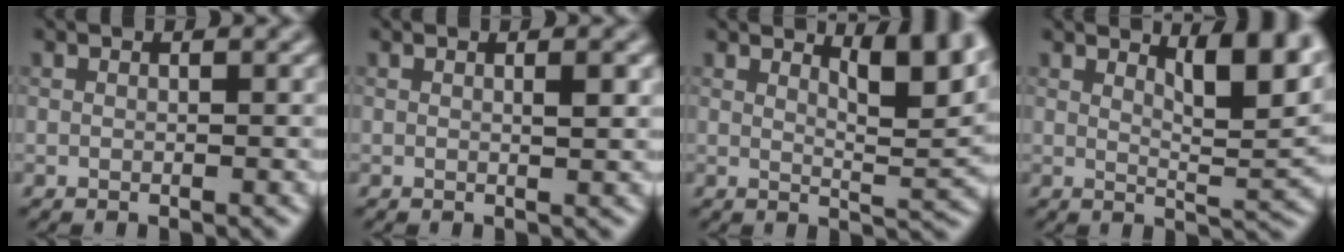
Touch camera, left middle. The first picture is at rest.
{"total": 1.1, "force": [0.3, 0.2, 1.1], "torque": [-0.017, 0.000, 0.003]}
{"total": 5.0, "force": [2.9, 1.2, 3.8], "torque": [-0.053, -0.004, 0.044]}
{"total": 5.7, "force": [3.1, 1.5, 4.5], "torque": [-0.060, -0.004, 0.049]}